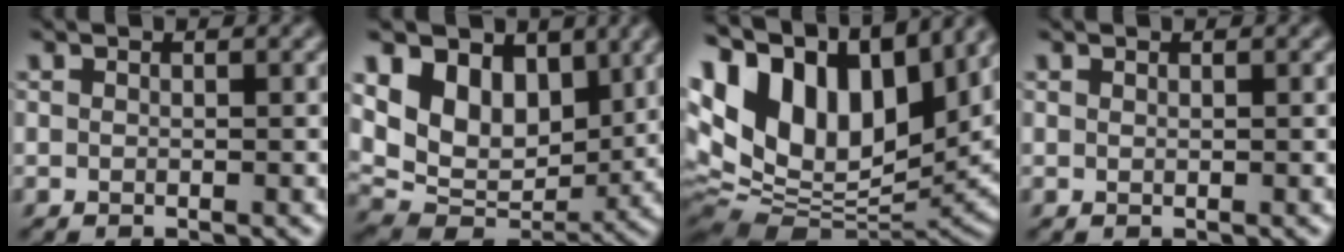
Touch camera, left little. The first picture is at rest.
{"total": 9.4, "force": [3.9, 6.2, 5.8], "torque": [-0.116, -0.005, 0.066]}
{"total": 17.5, "force": [6.5, 10.2, 12.6], "torque": [-0.264, 0.029, 0.115]}
{"total": 0.0}